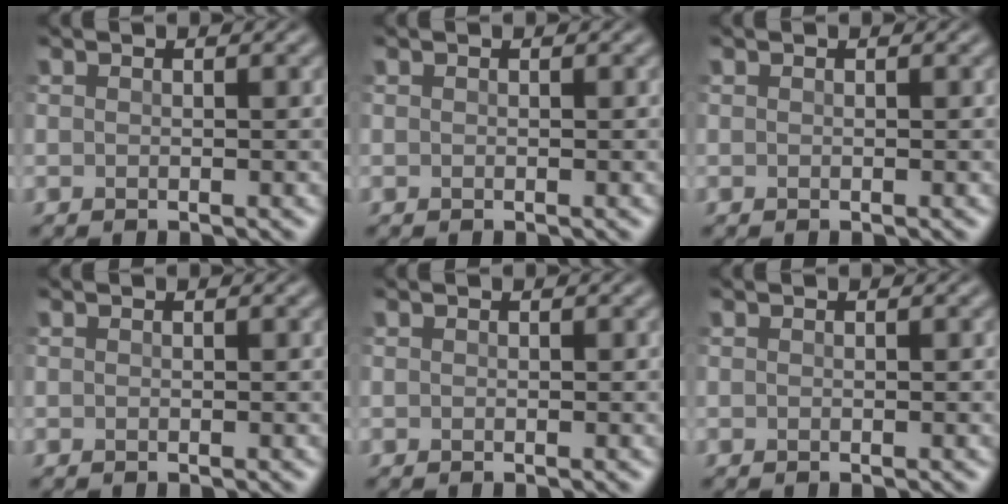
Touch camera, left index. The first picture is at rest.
{"total": 0.0}
{"total": 0.0}
{"total": 0.0}
{"total": 0.0}
{"total": 0.0}